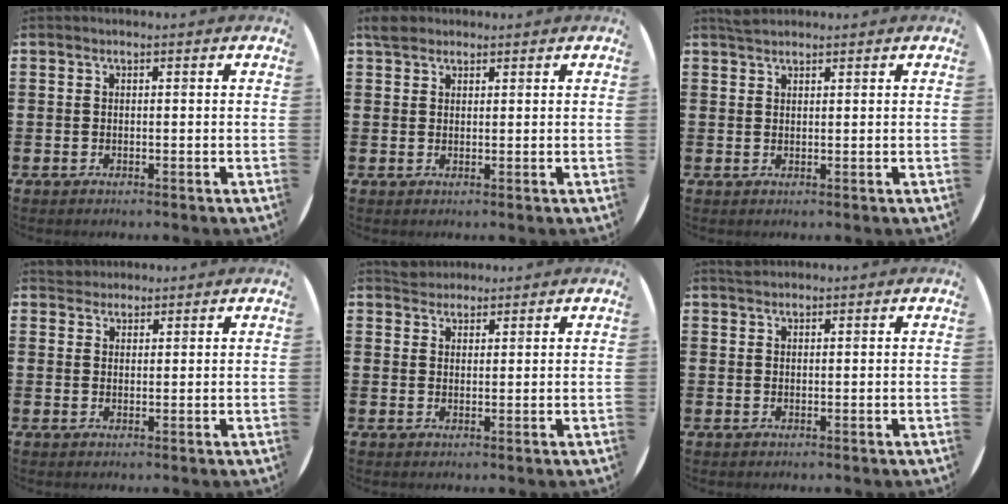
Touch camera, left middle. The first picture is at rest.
{"total": 2.1, "force": [1.8, 1.0, 0.5], "torque": [-0.006, 0.004, 0.033]}
{"total": 1.5, "force": [1.5, 0.4, 0.3], "torque": [-0.009, 0.004, 0.028]}
{"total": 2.0, "force": [1.9, 0.7, -0.2], "torque": [0.008, 0.001, 0.037]}
{"total": 2.4, "force": [2.3, 0.7, -0.1], "torque": [0.005, 0.001, 0.044]}
{"total": 1.0, "force": [0.9, 0.2, 0.0], "torque": [-0.002, 0.002, 0.018]}